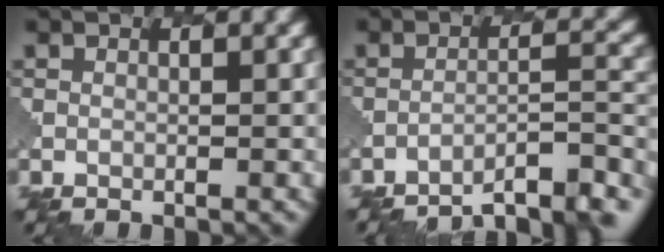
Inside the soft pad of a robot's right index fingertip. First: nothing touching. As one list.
[{"total": 7.6, "force": [-6.7, 1.4, 3.3], "torque": [-0.035, 0.014, -0.094]}]